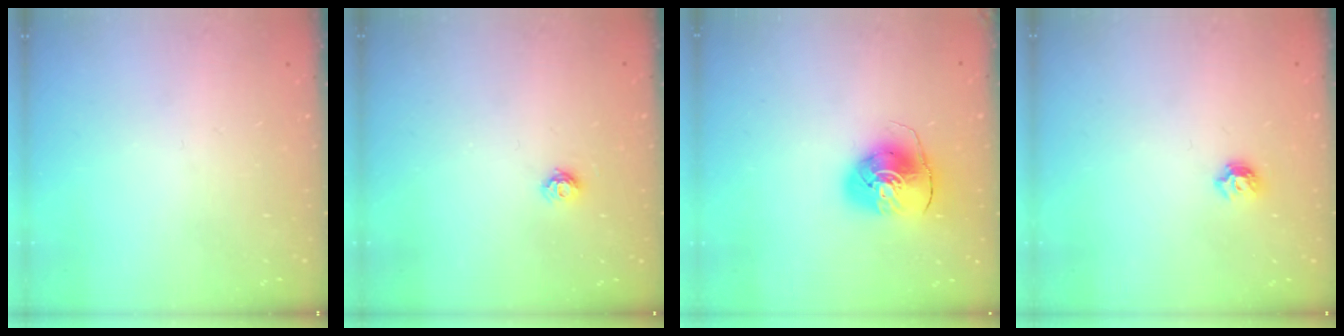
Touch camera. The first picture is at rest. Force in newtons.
{"total": 5.8, "press": 5.8, "slide": 0.3}
{"total": 9.3, "press": 9.2, "slide": 1.1}
{"total": 5.5, "press": 5.5, "slide": 0.8}